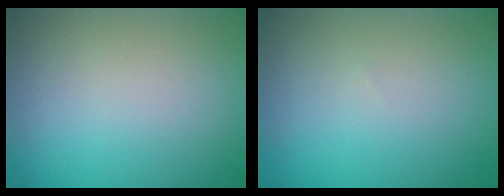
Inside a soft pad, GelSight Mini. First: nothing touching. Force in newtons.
{"total": 0.0}